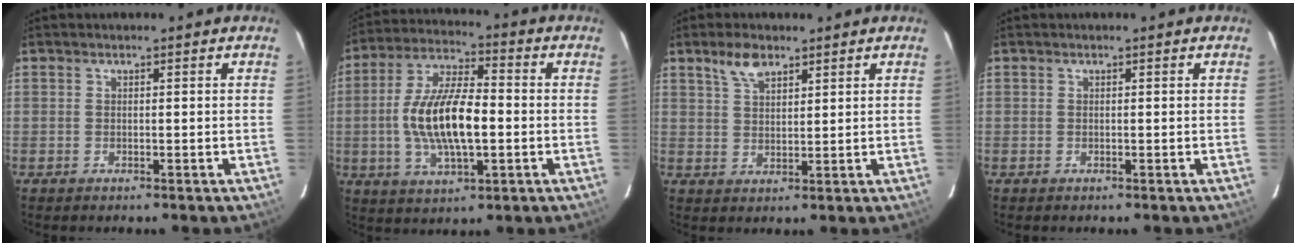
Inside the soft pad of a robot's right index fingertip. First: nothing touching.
{"total": 14.1, "force": [-1.7, 5.1, 13.1], "torque": [-0.261, 0.002, -0.029]}
{"total": 4.5, "force": [3.4, 1.7, 2.3], "torque": [-0.041, 0.006, 0.066]}
{"total": 0.0}